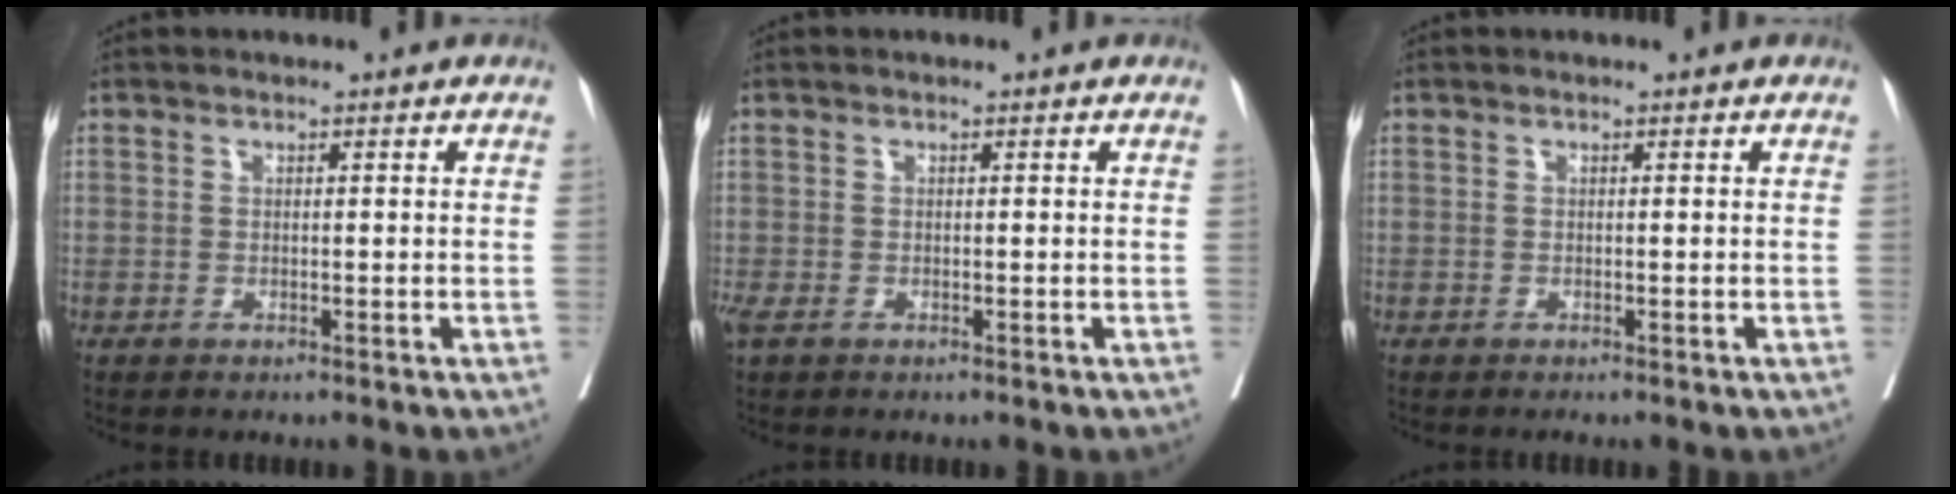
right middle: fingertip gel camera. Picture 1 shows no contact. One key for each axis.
{"total": 1.7, "fx": -0.9, "fy": 0.9, "fz": 1.1, "tx": -0.031, "ty": -0.005, "tz": -0.012}
{"total": 0.6, "fx": -0.4, "fy": -0.1, "fz": 0.3, "tx": -0.002, "ty": 0.002, "tz": -0.006}